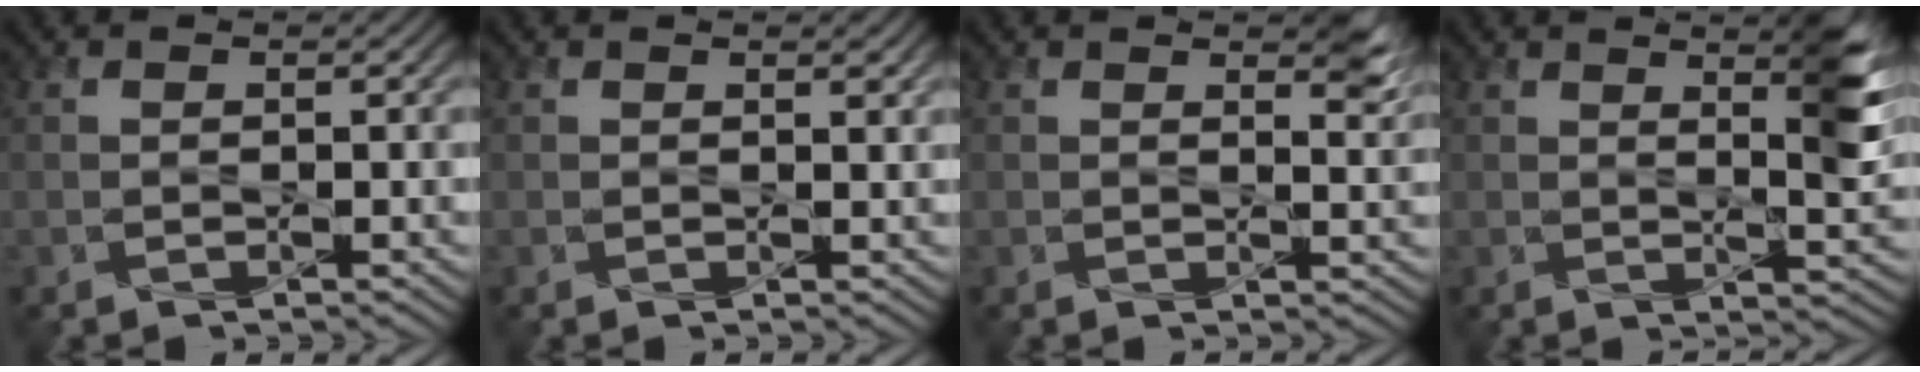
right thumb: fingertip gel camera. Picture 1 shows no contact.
{"total": 0.9, "force": [0.7, 0.1, 0.6], "torque": [-0.009, -0.003, 0.012]}
{"total": 2.9, "force": [2.0, 0.7, 1.9], "torque": [-0.031, -0.007, 0.034]}
{"total": 5.9, "force": [2.6, 1.2, 5.1], "torque": [-0.077, 0.001, 0.046]}